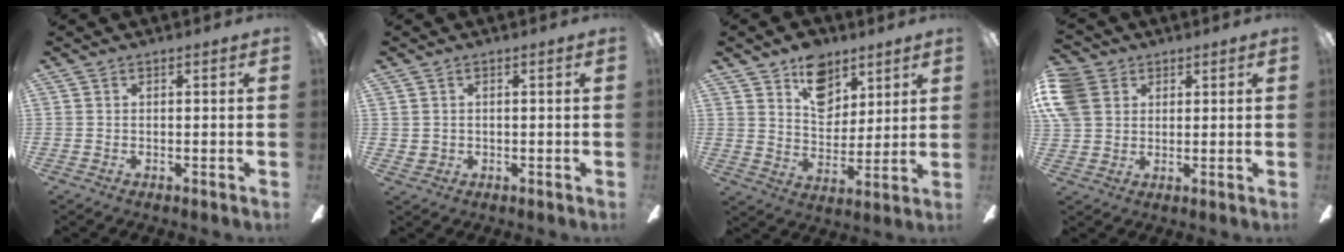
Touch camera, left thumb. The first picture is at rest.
{"total": 1.4, "force": [0.5, 1.3, 0.1], "torque": [-0.002, 0.003, 0.008]}
{"total": 12.3, "force": [7.8, 8.1, 4.9], "torque": [-0.061, -0.038, 0.143]}
{"total": 8.7, "force": [3.0, 7.2, 4.0], "torque": [-0.101, 0.009, 0.060]}